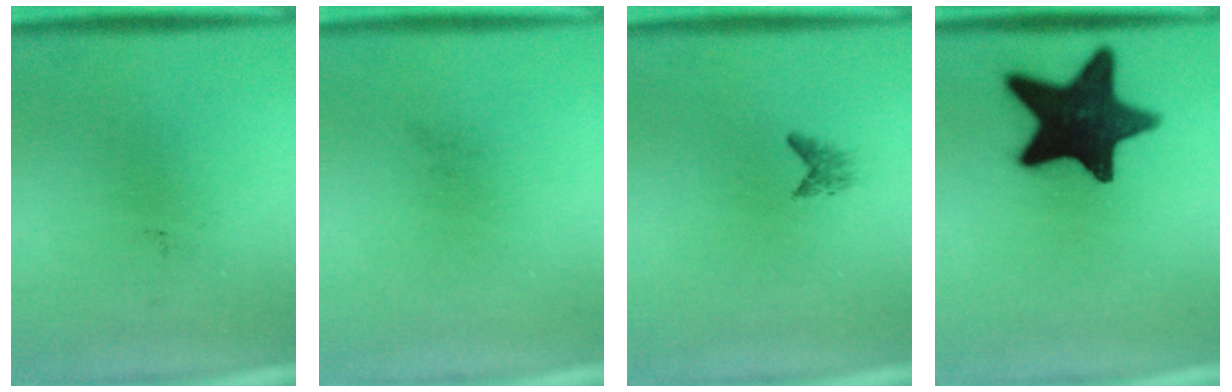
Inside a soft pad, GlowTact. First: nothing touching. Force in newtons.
{"total": 0.0}
{"total": 1.1}
{"total": 17.8}